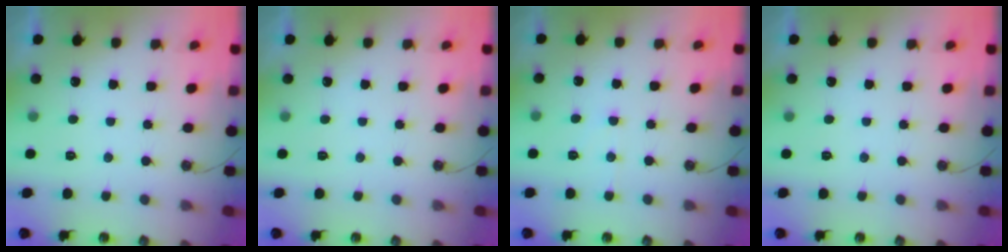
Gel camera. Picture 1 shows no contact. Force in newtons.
{"total": 0.0}
{"total": 3.6, "press": 3.5, "slide": 0.6}
{"total": 0.0}